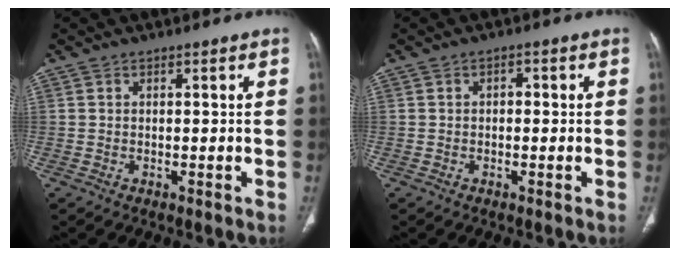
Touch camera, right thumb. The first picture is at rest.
{"total": 1.4, "force": [0.0, 0.9, 1.1], "torque": [-0.014, 0.009, -0.002]}